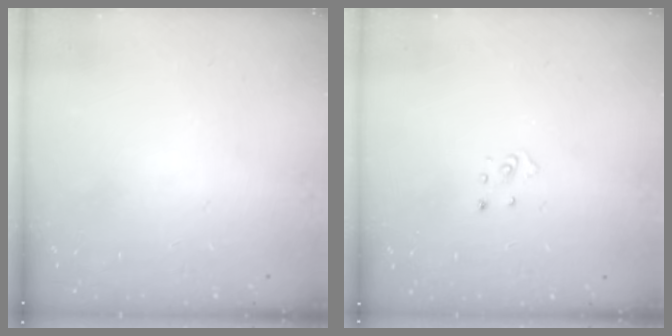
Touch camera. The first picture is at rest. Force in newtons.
{"total": 2.8, "press": 2.8, "slide": 0.3}